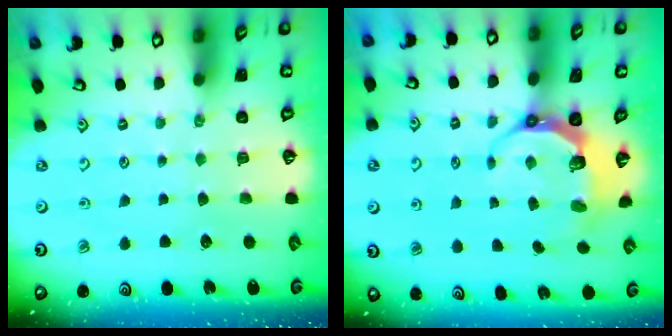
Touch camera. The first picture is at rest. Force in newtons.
{"total": 6.8, "press": 5.6, "slide": 3.9}